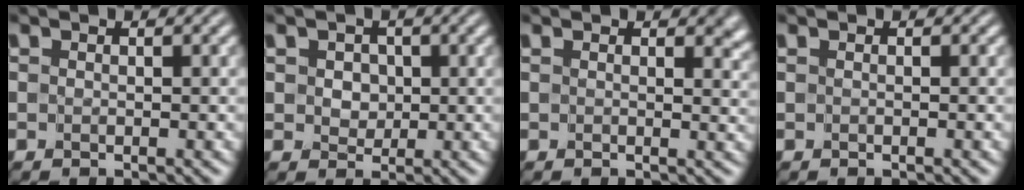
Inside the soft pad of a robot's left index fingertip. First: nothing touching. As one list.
[{"total": 2.6, "force": [0.7, 2.1, 1.3], "torque": [-0.028, 0.015, 0.002]}, {"total": 3.2, "force": [1.3, 1.9, 2.2], "torque": [-0.015, -0.002, 0.015]}, {"total": 0.0}]